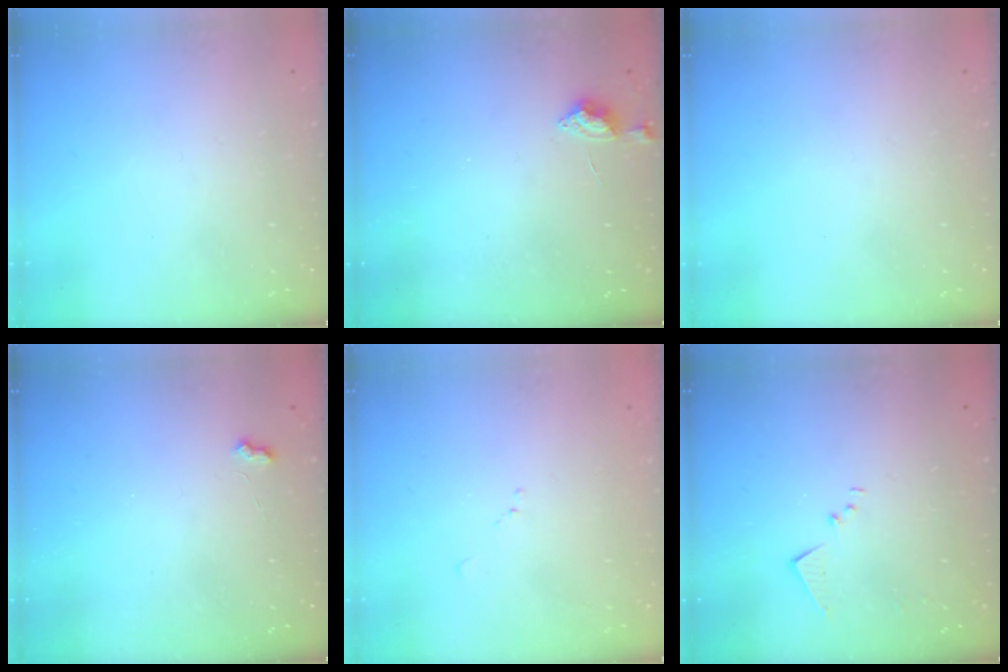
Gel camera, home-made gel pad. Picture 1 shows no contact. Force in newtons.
{"total": 5.2, "press": 5.2, "slide": 0.6}
{"total": 0.0}
{"total": 2.3, "press": 2.3, "slide": 0.4}
{"total": 7.7, "press": 7.6, "slide": 0.7}
{"total": 7.5, "press": 7.4, "slide": 0.6}